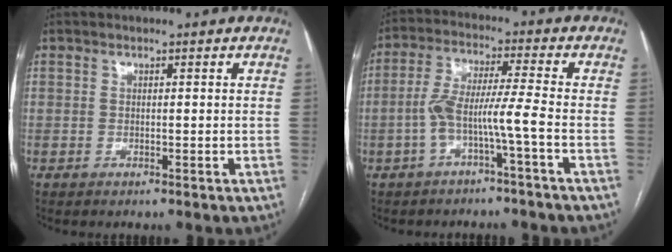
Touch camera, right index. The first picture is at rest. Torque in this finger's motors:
{"motor_torque": [1.04, -0.33, 0.57, 0.17]}